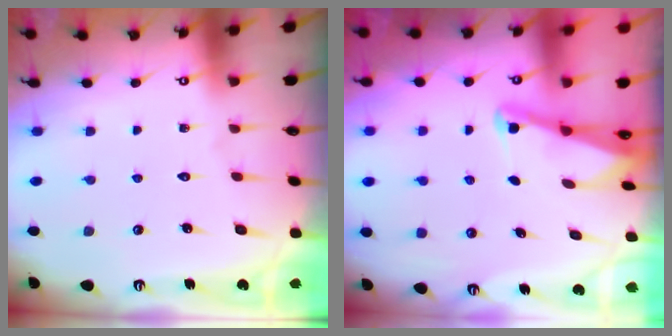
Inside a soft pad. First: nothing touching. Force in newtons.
{"total": 2.2, "press": 2.2, "slide": 0.3}